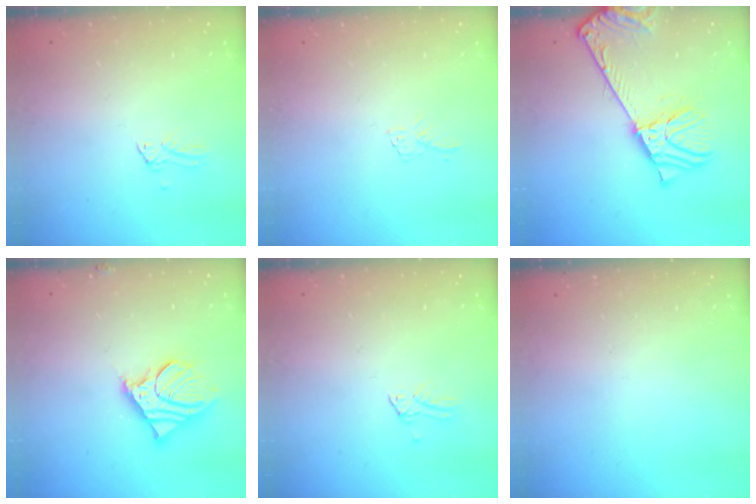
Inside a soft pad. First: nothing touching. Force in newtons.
{"total": 4.2, "press": 4.2, "slide": 0.2}
{"total": 10.5, "press": 10.2, "slide": 2.5}
{"total": 11.9, "press": 11.7, "slide": 2.1}
{"total": 0.0}
{"total": 0.0}